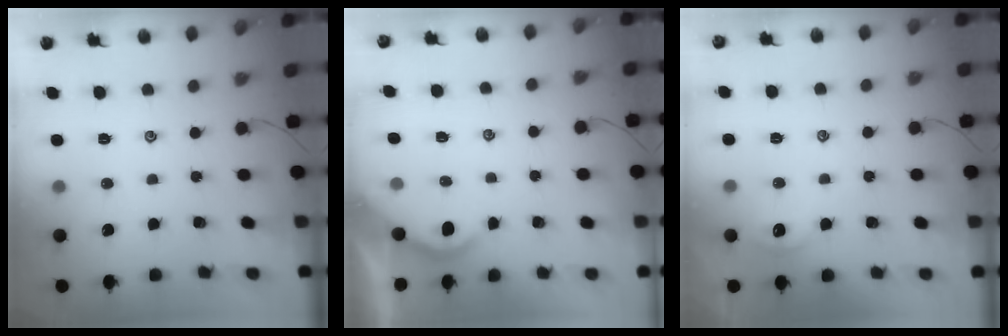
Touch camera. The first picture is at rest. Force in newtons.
{"total": 2.2, "press": 2.2, "slide": 0.1}
{"total": 2.4, "press": 2.3, "slide": 0.4}